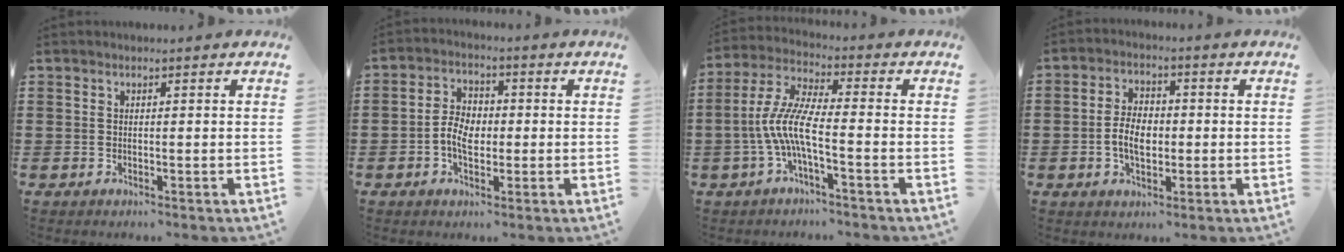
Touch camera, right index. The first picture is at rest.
{"total": 4.6, "force": [-0.9, 2.9, 3.4], "torque": [-0.077, 0.005, -0.019]}
{"total": 7.9, "force": [-2.7, 1.5, 7.2], "torque": [-0.173, -0.014, -0.060]}
{"total": 5.2, "force": [-0.7, 3.1, 4.0], "torque": [-0.081, 0.002, -0.019]}